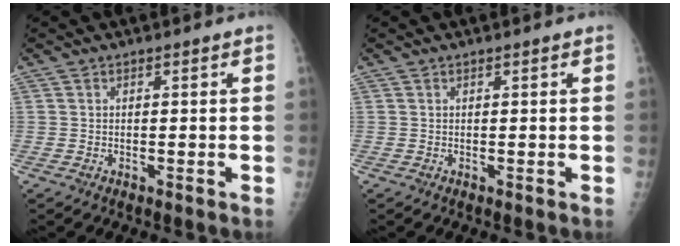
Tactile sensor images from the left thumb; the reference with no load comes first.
{"total": 0.0}